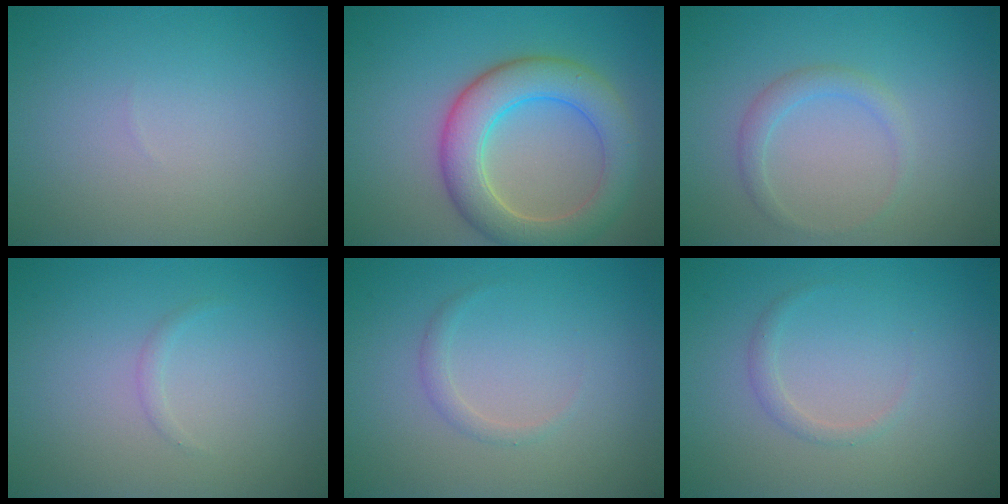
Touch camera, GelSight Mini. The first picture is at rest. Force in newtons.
{"total": 6.5, "press": 6.5, "slide": 0.7}
{"total": 1.6, "press": 1.6, "slide": 0.1}
{"total": 0.5, "press": 0.5, "slide": 0.0}
{"total": 0.9, "press": 0.9, "slide": 0.1}
{"total": 1.0, "press": 1.0, "slide": 0.1}